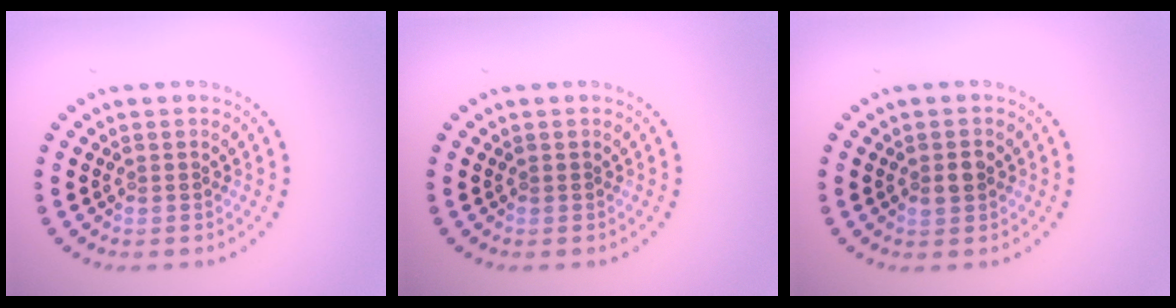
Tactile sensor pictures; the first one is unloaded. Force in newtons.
{"total": 0.0}
{"total": 2.1, "press": 2.1, "slide": 0.1}